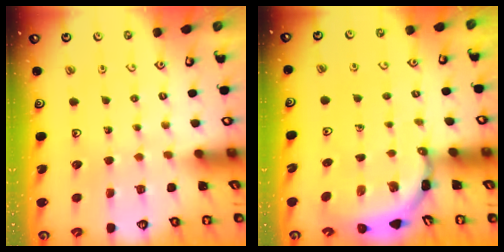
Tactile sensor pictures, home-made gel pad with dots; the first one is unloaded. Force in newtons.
{"total": 4.5, "press": 4.5, "slide": 0.4}